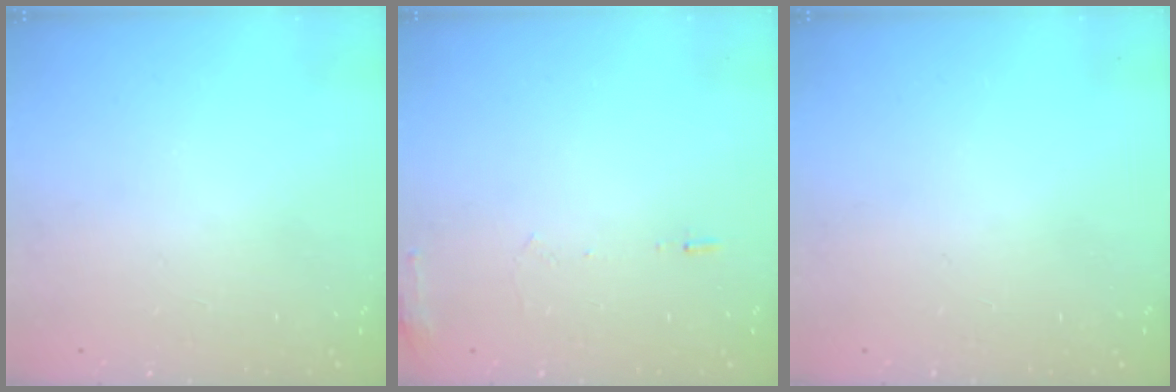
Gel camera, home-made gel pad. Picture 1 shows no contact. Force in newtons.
{"total": 6.4, "press": 6.2, "slide": 1.5}
{"total": 0.0}